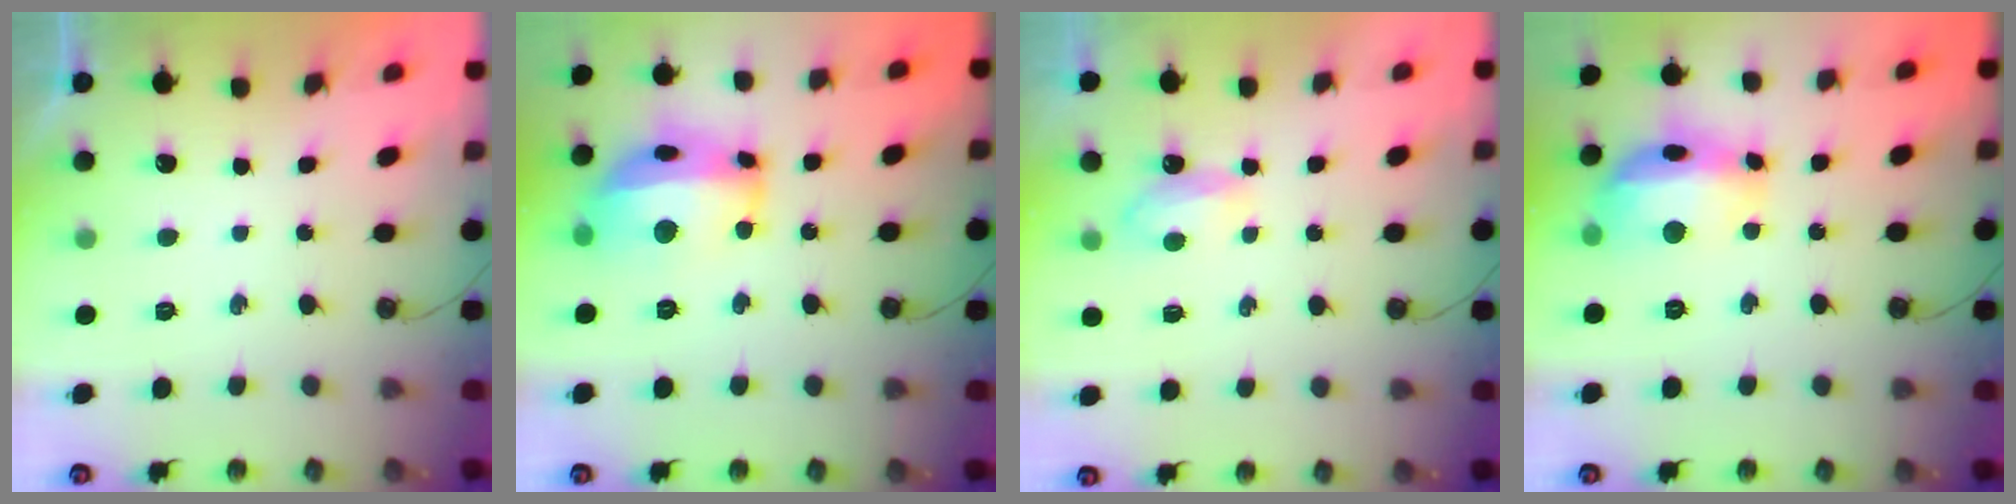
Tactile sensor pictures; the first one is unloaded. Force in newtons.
{"total": 17.7, "press": 17.6, "slide": 2.1}
{"total": 4.4, "press": 4.4, "slide": 0.6}
{"total": 16.8, "press": 16.7, "slide": 1.8}